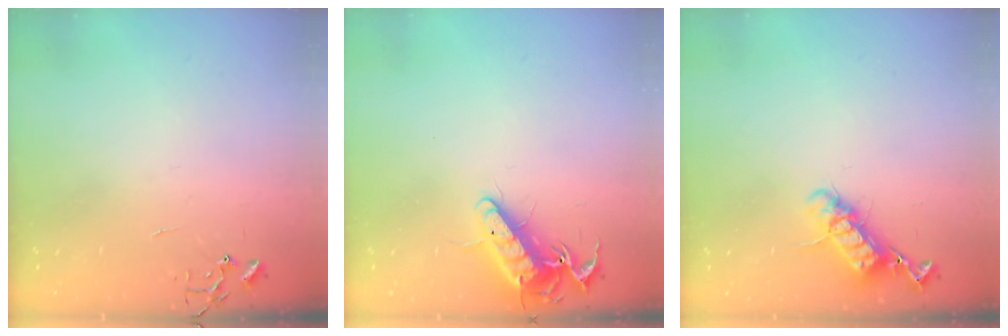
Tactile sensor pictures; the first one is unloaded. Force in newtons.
{"total": 13.7, "press": 13.6, "slide": 1.5}
{"total": 12.0, "press": 11.9, "slide": 0.7}